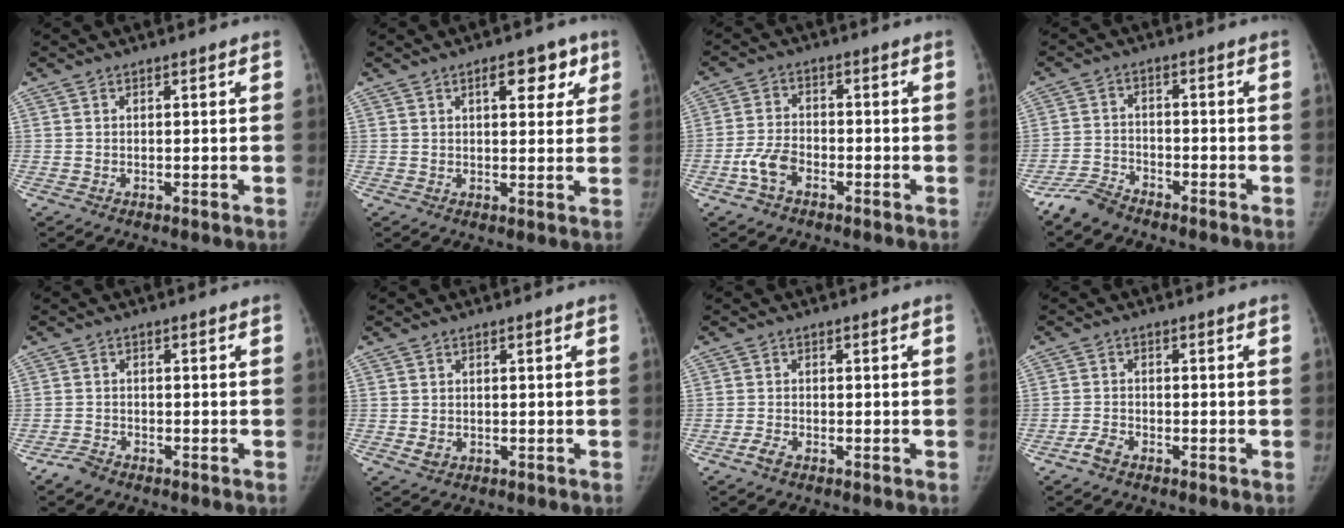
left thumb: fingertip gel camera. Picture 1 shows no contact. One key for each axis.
{"total": 7.2, "fx": 3.4, "fy": 3.6, "fz": 5.2, "tx": -0.036, "ty": -0.008, "tz": 0.040}
{"total": 5.5, "fx": -2.9, "fy": 3.2, "fz": 3.3, "tx": -0.068, "ty": 0.021, "tz": -0.060}
{"total": 5.1, "fx": -4.7, "fy": 1.8, "fz": 1.1, "tx": -0.024, "ty": 0.013, "tz": -0.096}
{"total": 2.4, "fx": -2.1, "fy": 1.0, "fz": 0.7, "tx": -0.021, "ty": 0.006, "tz": -0.042}
{"total": 1.7, "fx": -0.5, "fy": 1.3, "fz": 1.0, "tx": -0.014, "ty": 0.001, "tz": -0.004}
{"total": 2.0, "fx": -1.5, "fy": 0.7, "fz": 1.1, "tx": -0.031, "ty": 0.005, "tz": -0.030}
{"total": 2.5, "fx": -2.0, "fy": 1.1, "fz": 1.1, "tx": -0.028, "ty": 0.010, "tz": -0.038}